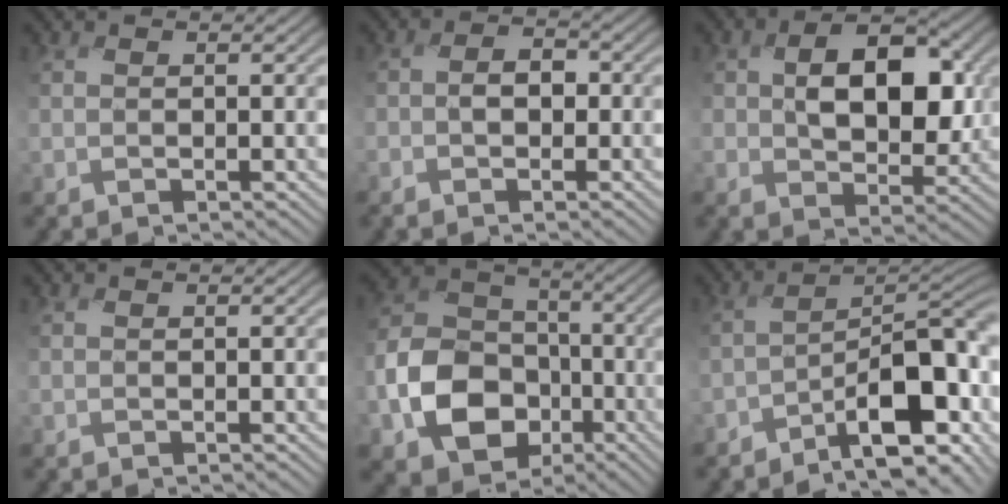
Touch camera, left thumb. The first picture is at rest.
{"total": 2.9, "force": [-0.9, 2.1, 1.8], "torque": [-0.032, 0.004, -0.021]}
{"total": 8.9, "force": [1.1, 5.7, 6.8], "torque": [-0.117, -0.001, 0.009]}
{"total": 0.0}
{"total": 11.5, "force": [-4.9, 8.8, 5.6], "torque": [-0.125, -0.017, -0.103]}
{"total": 12.4, "force": [-5.1, 5.3, 9.9], "torque": [-0.135, -0.021, -0.084]}